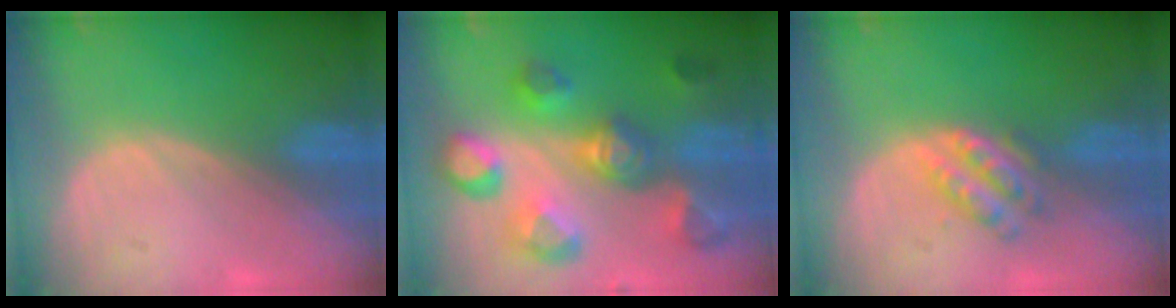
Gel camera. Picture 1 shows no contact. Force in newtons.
{"total": 11.1, "press": 10.0, "slide": 4.8}
{"total": 4.6, "press": 4.5, "slide": 1.0}